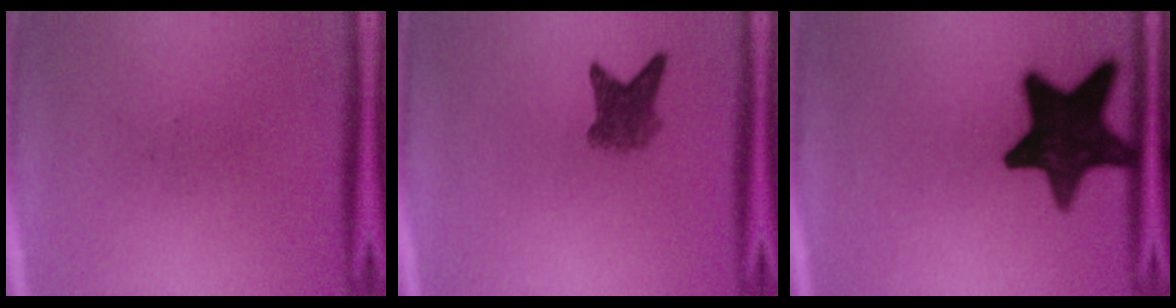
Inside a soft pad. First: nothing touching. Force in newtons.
{"total": 4.1}
{"total": 16.9}